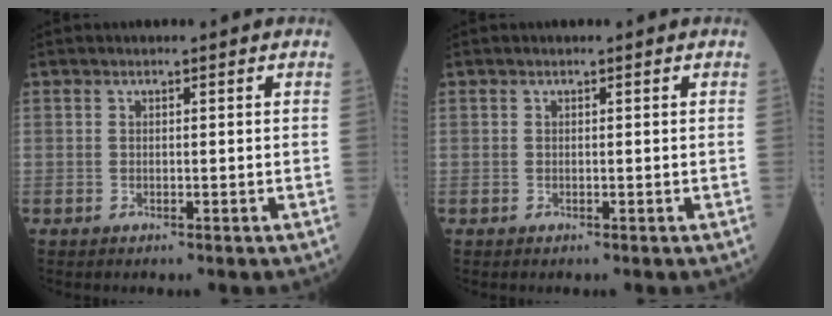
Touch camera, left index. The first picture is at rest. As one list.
[{"total": 0.0}]